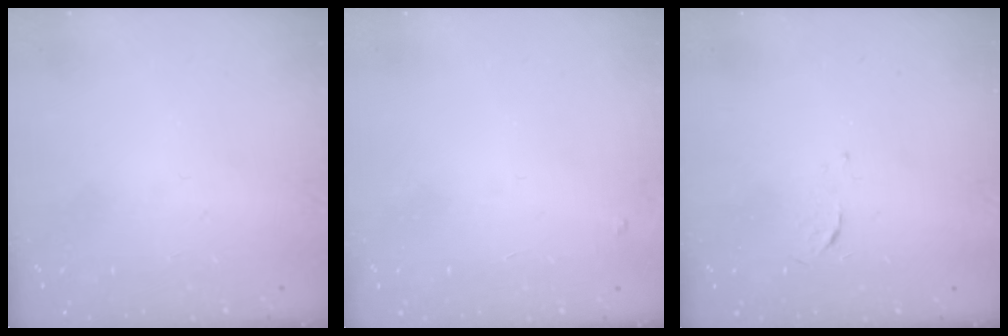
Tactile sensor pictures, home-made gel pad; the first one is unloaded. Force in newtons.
{"total": 4.0, "press": 4.0, "slide": 0.2}
{"total": 3.7, "press": 3.6, "slide": 0.5}